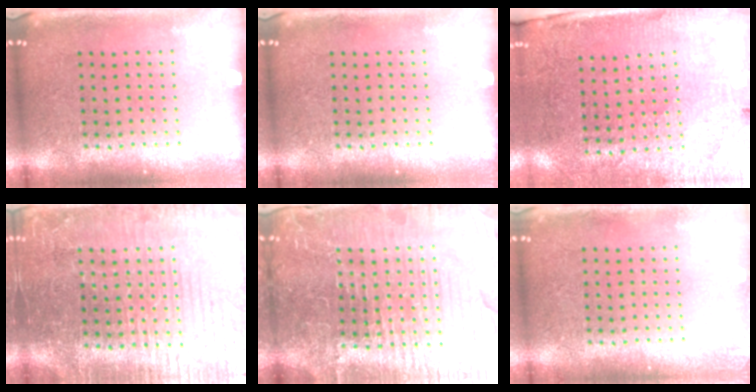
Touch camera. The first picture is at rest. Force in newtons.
{"total": 0.0}
{"total": 2.7, "press": 2.5, "slide": 1.1}
{"total": 3.9, "press": 3.7, "slide": 1.1}
{"total": 5.8, "press": 5.4, "slide": 2.3}
{"total": 0.9, "press": 0.9, "slide": 0.2}